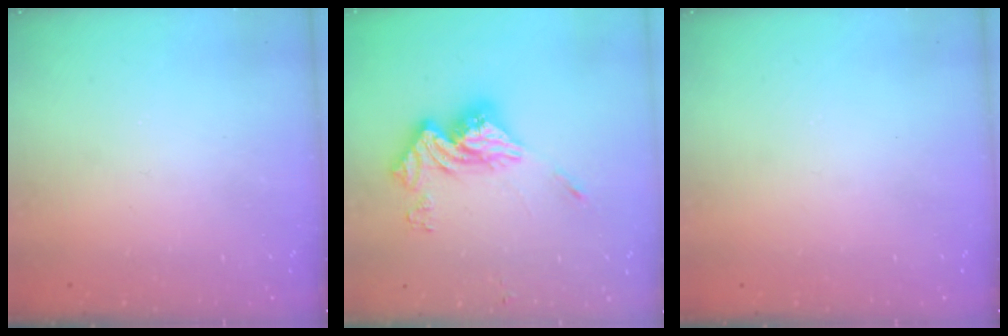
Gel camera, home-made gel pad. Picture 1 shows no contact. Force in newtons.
{"total": 15.5, "press": 15.5, "slide": 1.4}
{"total": 0.0}